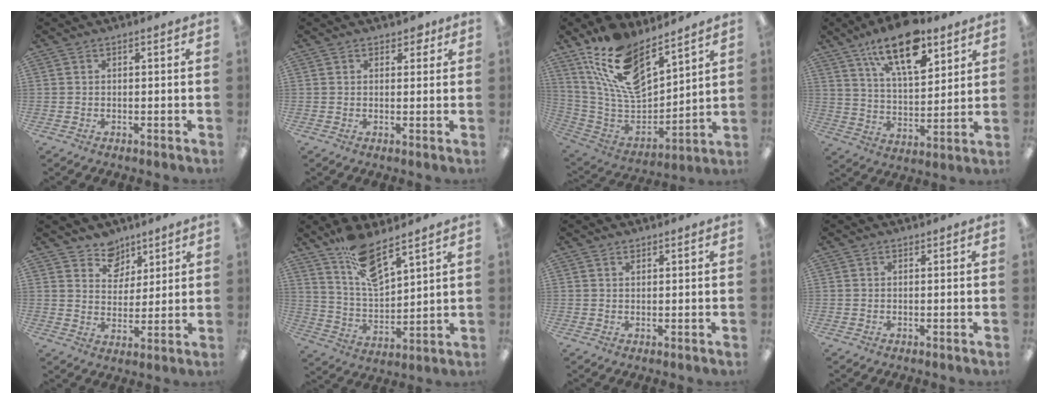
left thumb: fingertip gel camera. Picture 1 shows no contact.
{"total": 2.6, "force": [1.6, 1.8, 1.1], "torque": [0.002, -0.005, 0.025]}
{"total": 17.8, "force": [12.2, 7.6, 10.5], "torque": [-0.210, -0.077, 0.222]}
{"total": 17.0, "force": [11.0, 7.3, 10.6], "torque": [-0.170, -0.048, 0.186]}
{"total": 7.6, "force": [5.8, 4.9, 0.4], "torque": [-0.008, -0.041, 0.109]}
{"total": 11.6, "force": [9.1, 3.2, 6.3], "torque": [-0.124, -0.050, 0.166]}
{"total": 0.9, "force": [0.8, 0.3, 0.2], "torque": [-0.004, 0.001, 0.015]}
{"total": 0.0}